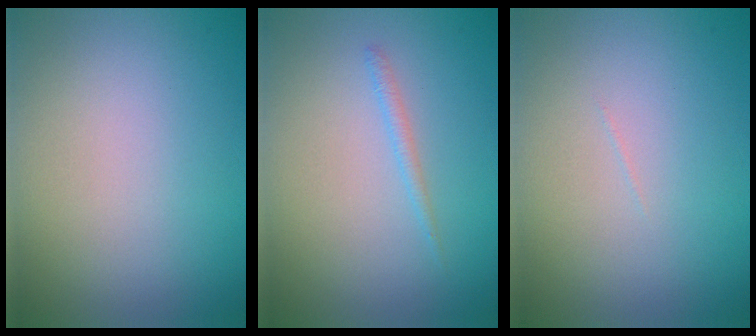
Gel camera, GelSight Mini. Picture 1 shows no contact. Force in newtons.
{"total": 0.9, "press": 0.9, "slide": 0.1}
{"total": 0.0}